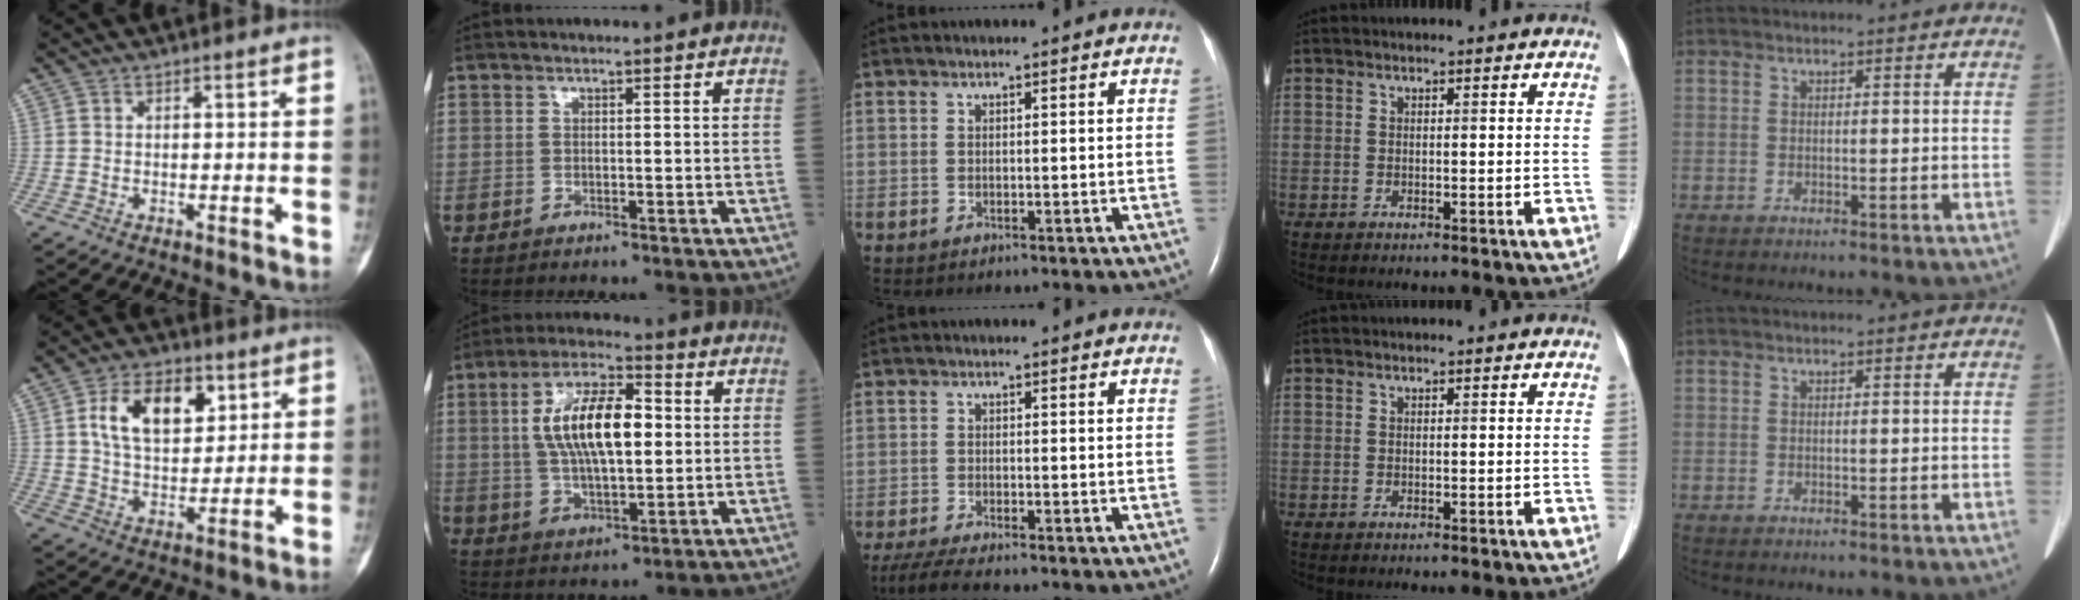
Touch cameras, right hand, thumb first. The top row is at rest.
{"thumb": {"total": 13.0, "force": [4.7, 7.8, 9.3], "torque": [-0.129, -0.012, 0.083]}, "index": {"total": 12.9, "force": [1.7, 4.6, 12.0], "torque": [-0.230, 0.017, 0.030]}, "middle": {"total": 5.0, "force": [-4.1, 0.3, 2.8], "torque": [-0.055, -0.017, -0.074]}}